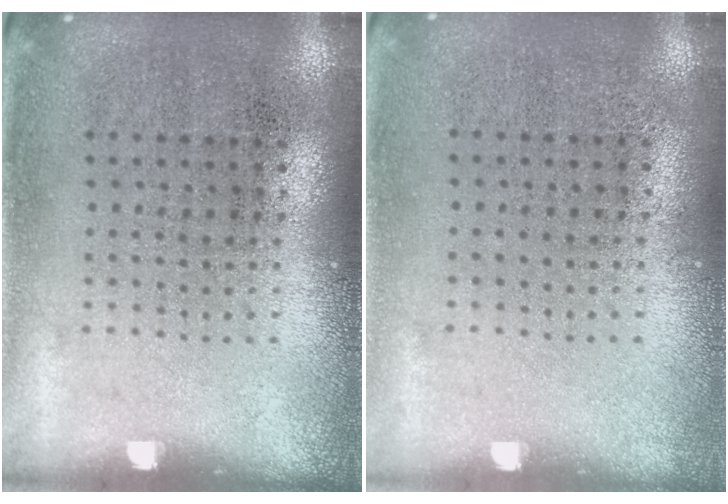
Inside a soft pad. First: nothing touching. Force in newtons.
{"total": 0.0}